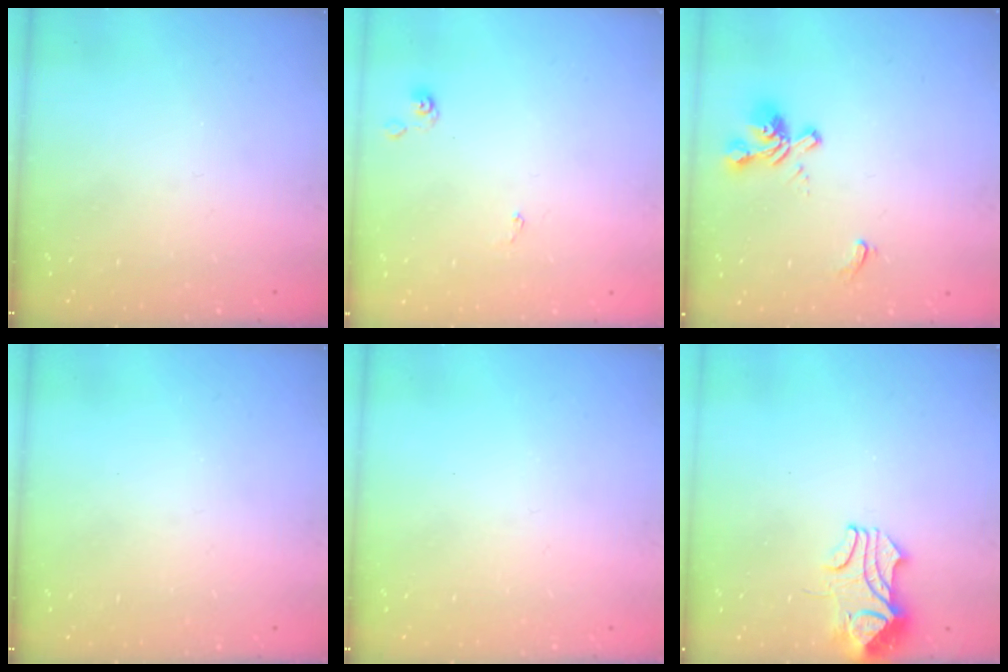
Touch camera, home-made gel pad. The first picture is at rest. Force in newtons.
{"total": 0.0}
{"total": 1.4, "press": 0.8, "slide": 1.2}
{"total": 0.0}
{"total": 0.0}
{"total": 2.0, "press": 1.8, "slide": 0.8}